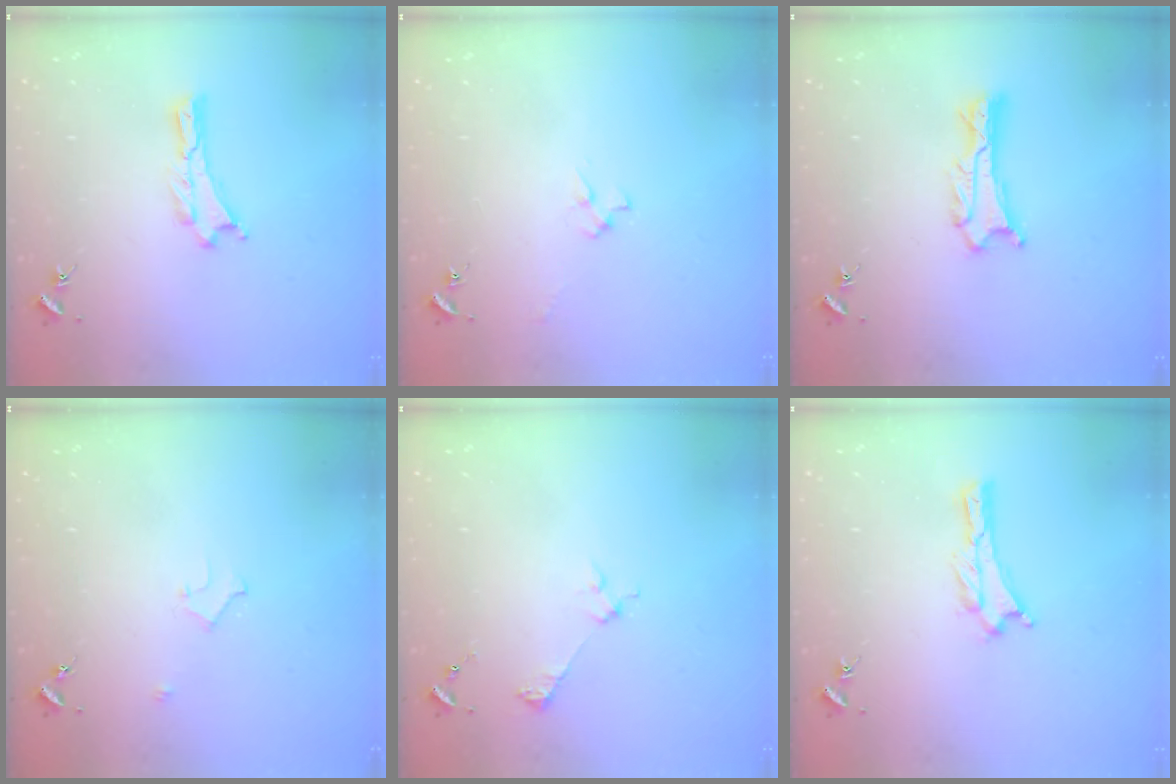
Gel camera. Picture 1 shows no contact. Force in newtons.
{"total": 2.4, "press": 2.4, "slide": 0.3}
{"total": 0.9, "press": 0.9, "slide": 0.1}
{"total": 2.2, "press": 2.2, "slide": 0.2}
{"total": 2.5, "press": 2.5, "slide": 0.2}
{"total": 0.0}